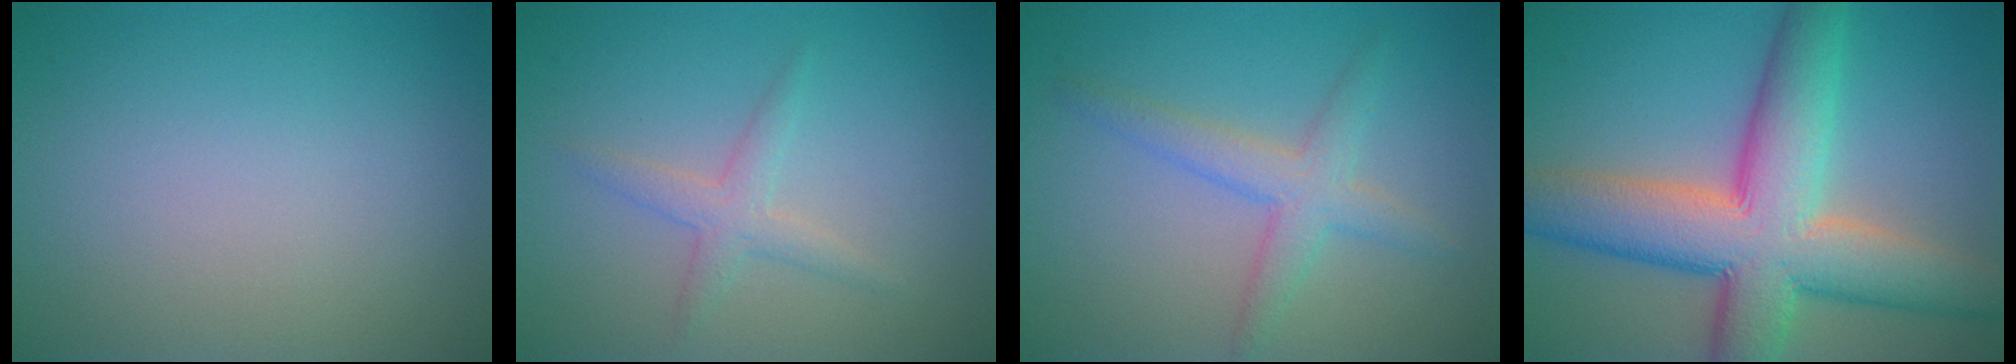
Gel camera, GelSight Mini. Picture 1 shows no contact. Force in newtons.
{"total": 1.9, "press": 1.9, "slide": 0.0}
{"total": 3.0, "press": 3.0, "slide": 0.1}
{"total": 11.3, "press": 11.3, "slide": 0.5}